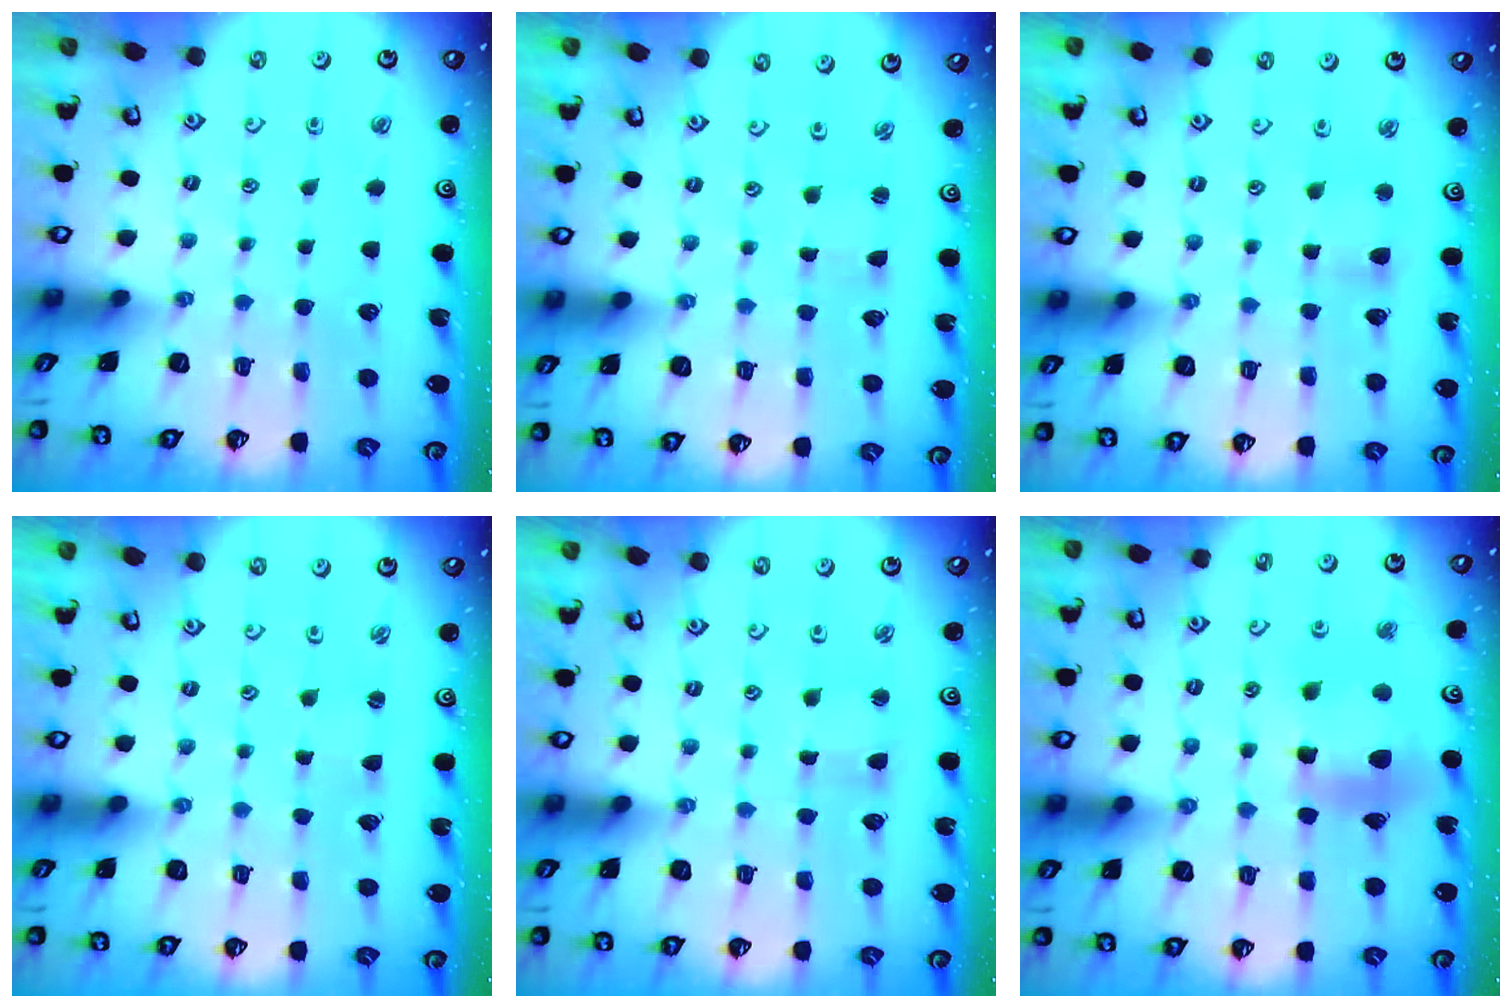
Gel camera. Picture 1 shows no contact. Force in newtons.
{"total": 0.0}
{"total": 4.1, "press": 4.1, "slide": 0.4}
{"total": 0.9, "press": 0.8, "slide": 0.1}
{"total": 2.8, "press": 2.7, "slide": 0.6}
{"total": 11.5, "press": 11.4, "slide": 1.5}